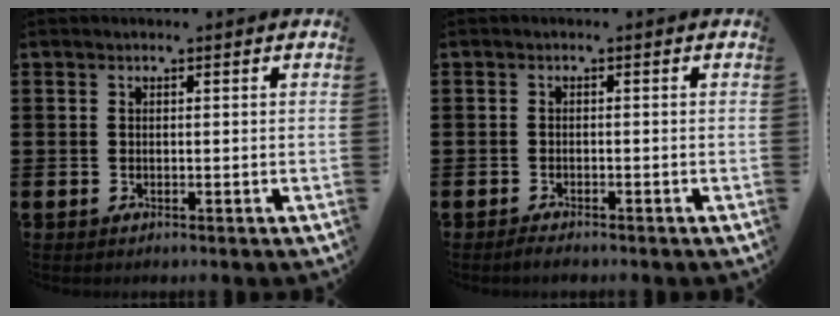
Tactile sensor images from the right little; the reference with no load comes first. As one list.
[{"total": 0.9, "force": [-0.8, 0.2, 0.3], "torque": [-0.010, -0.002, -0.016]}]